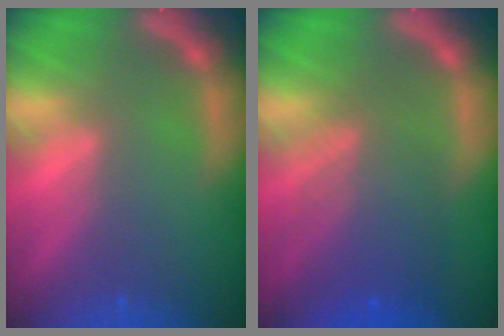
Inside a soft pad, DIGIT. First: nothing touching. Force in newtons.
{"total": 6.6}